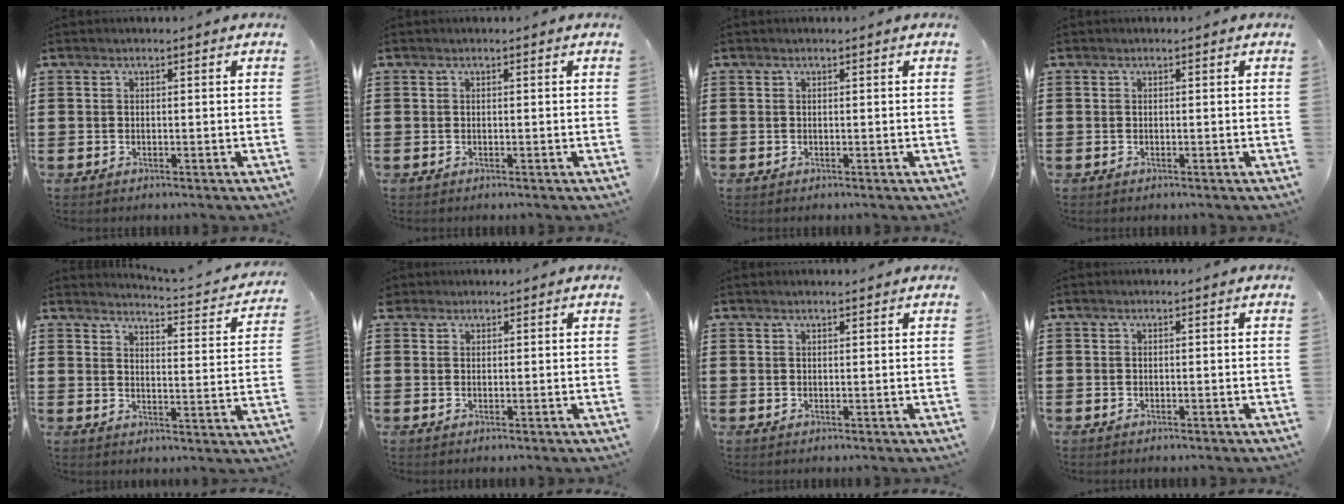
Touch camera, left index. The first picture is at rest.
{"total": 0.0}
{"total": 0.0}
{"total": 0.0}
{"total": 2.8, "force": [2.7, -0.3, 0.7], "torque": [-0.025, -0.031, 0.037]}
{"total": 1.3, "force": [1.1, 0.7, 0.0], "torque": [-0.004, 0.004, 0.023]}
{"total": 0.9, "force": [0.8, 0.0, 0.4], "torque": [-0.007, -0.001, 0.016]}
{"total": 0.0}